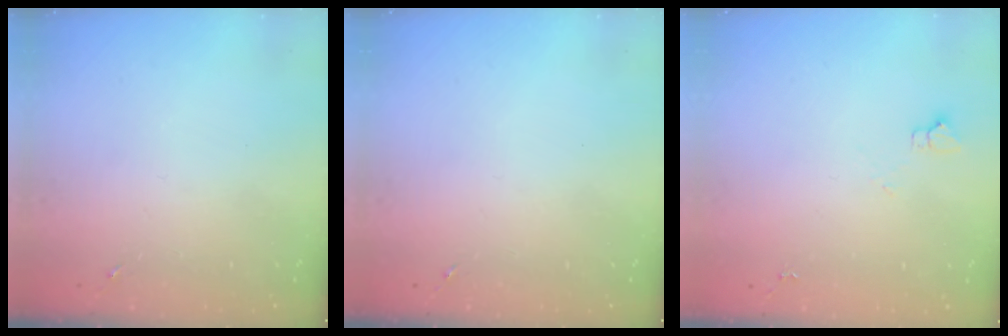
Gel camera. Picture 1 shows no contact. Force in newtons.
{"total": 0.0}
{"total": 3.5, "press": 3.5, "slide": 0.4}